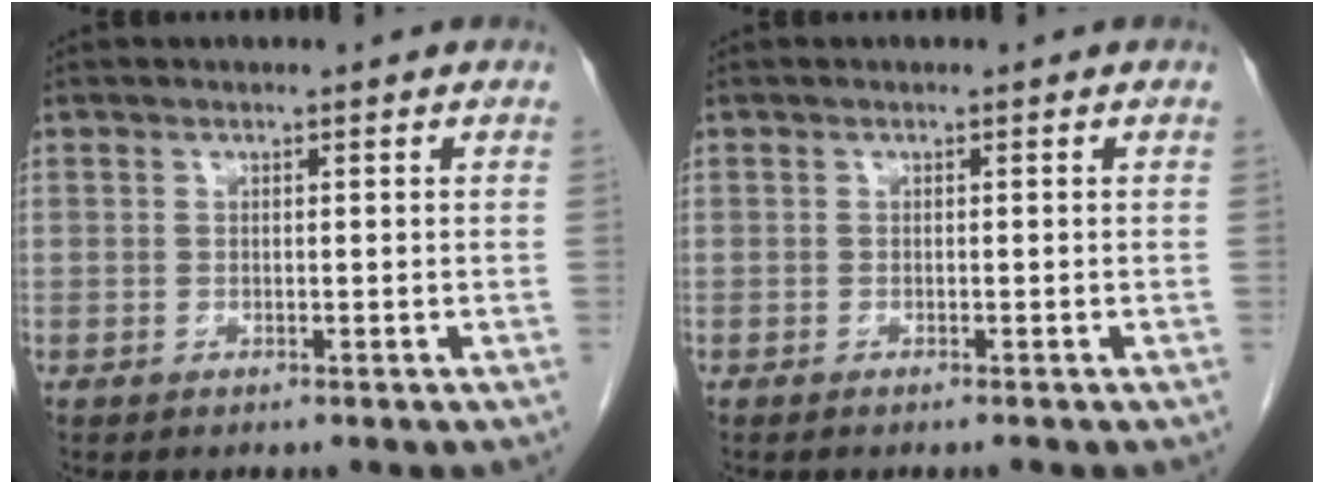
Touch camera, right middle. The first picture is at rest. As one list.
[{"total": 0.8, "force": [-0.7, -0.1, 0.4], "torque": [-0.006, 0.000, -0.011]}]